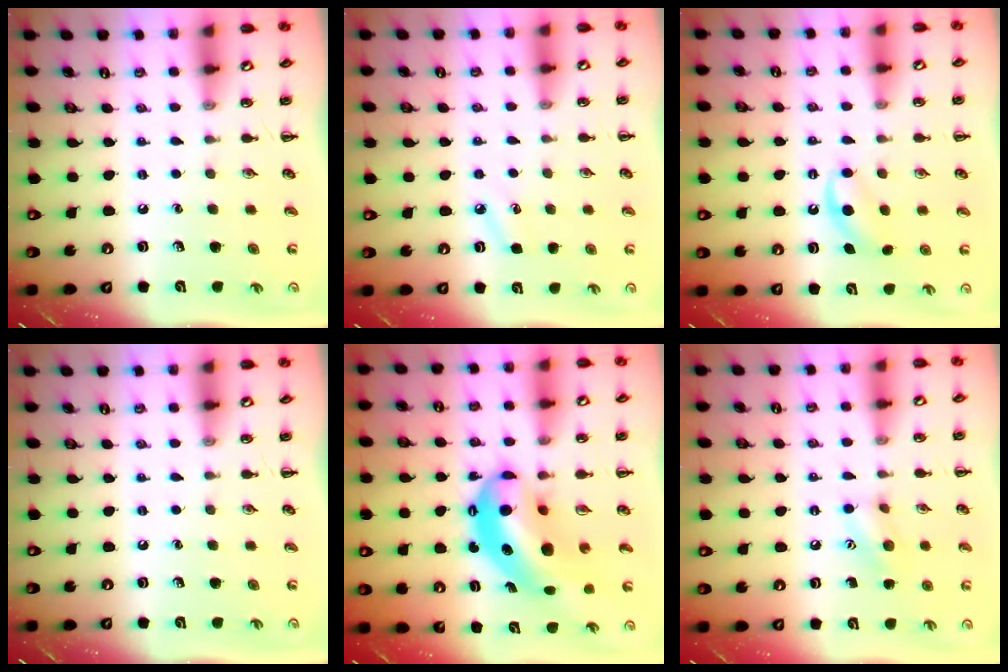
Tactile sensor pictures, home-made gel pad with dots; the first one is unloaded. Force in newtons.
{"total": 4.0, "press": 3.8, "slide": 1.2}
{"total": 4.7, "press": 4.5, "slide": 1.2}
{"total": 0.0}
{"total": 12.5, "press": 12.1, "slide": 3.1}
{"total": 8.8, "press": 8.7, "slide": 1.3}